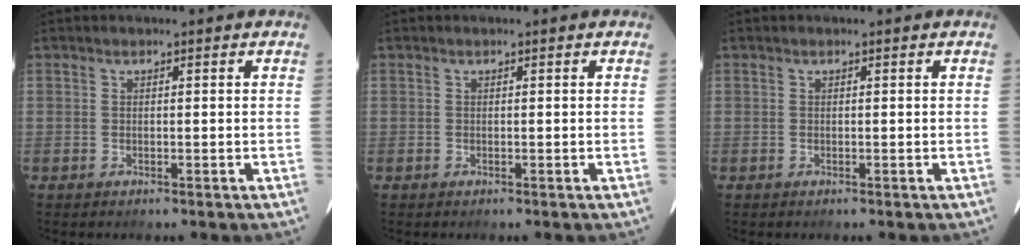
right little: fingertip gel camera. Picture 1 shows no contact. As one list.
[{"total": 0.0}, {"total": 0.0}]